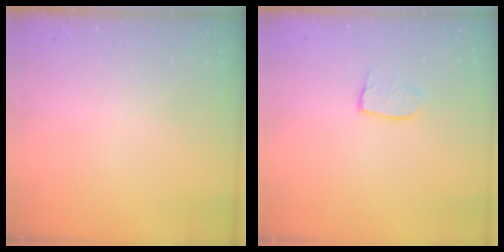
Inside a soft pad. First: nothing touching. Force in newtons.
{"total": 5.8, "press": 5.8, "slide": 0.4}